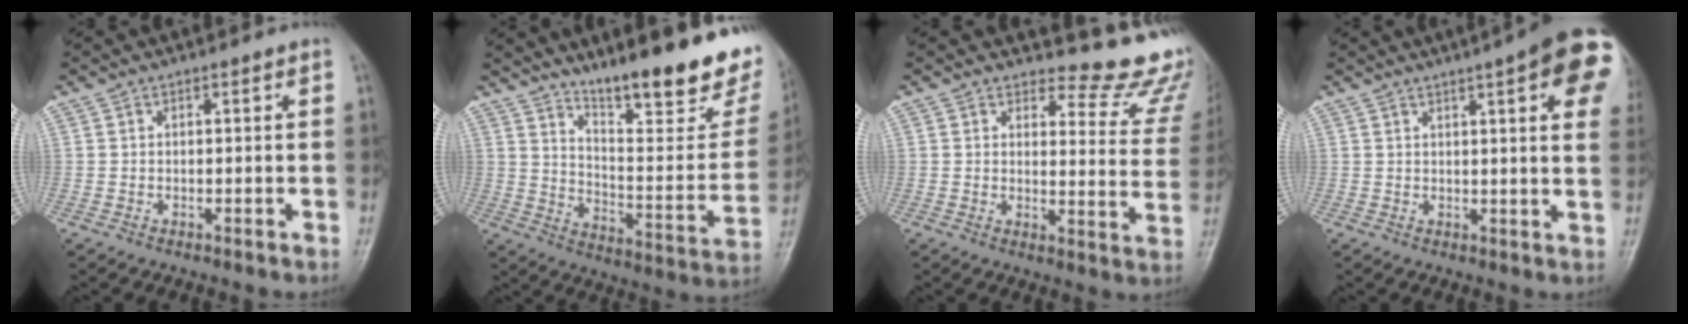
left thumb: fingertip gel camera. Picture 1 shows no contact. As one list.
[{"total": 25.0, "force": [18.1, 5.6, 16.3], "torque": [-0.200, -0.106, 0.264]}, {"total": 13.4, "force": [12.8, 3.3, 2.2], "torque": [0.016, -0.145, 0.123]}, {"total": 16.3, "force": [7.1, 3.7, 14.2], "torque": [-0.167, -0.008, 0.078]}]